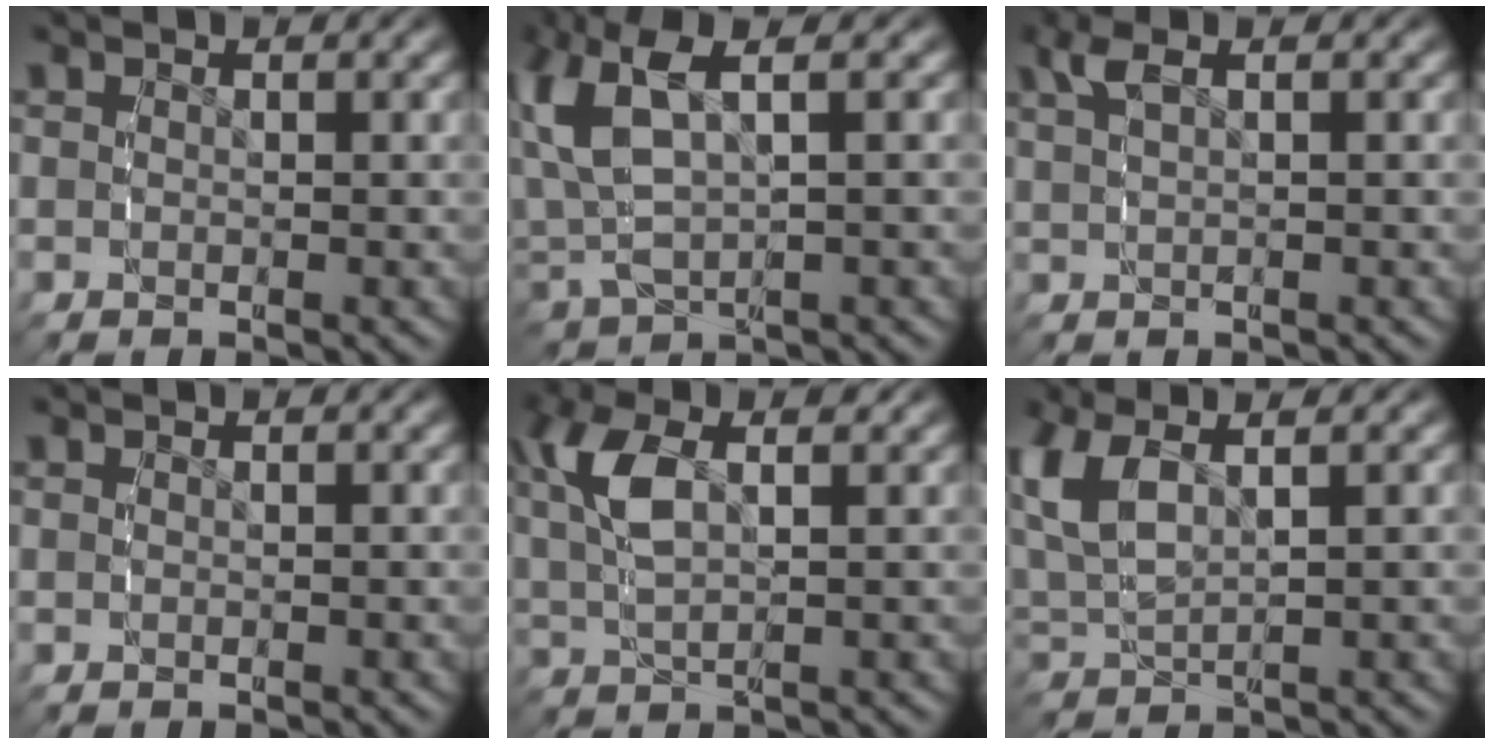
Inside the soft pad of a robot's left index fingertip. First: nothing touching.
{"total": 7.5, "force": [1.8, 4.6, 5.7], "torque": [-0.142, -0.003, 0.040]}
{"total": 2.2, "force": [1.3, 0.3, 1.7], "torque": [-0.033, 0.011, 0.028]}
{"total": 0.0}
{"total": 4.6, "force": [1.5, 1.9, 3.9], "torque": [-0.099, -0.001, 0.035]}
{"total": 6.2, "force": [2.1, 3.9, 4.3], "torque": [-0.127, -0.007, 0.049]}